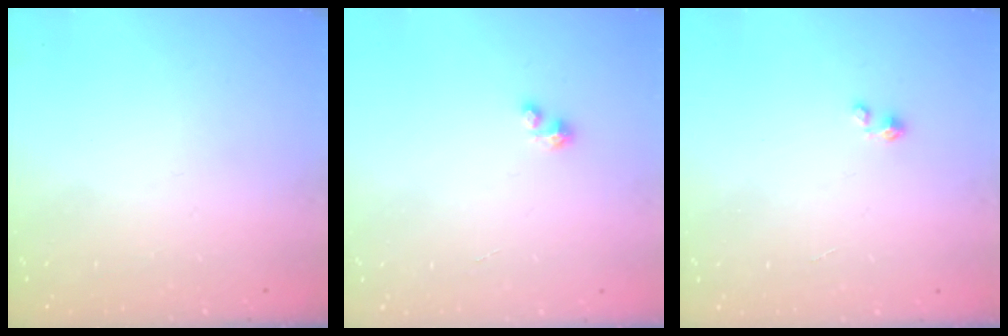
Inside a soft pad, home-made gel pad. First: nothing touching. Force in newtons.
{"total": 0.9, "press": 0.9, "slide": 0.3}
{"total": 0.0}